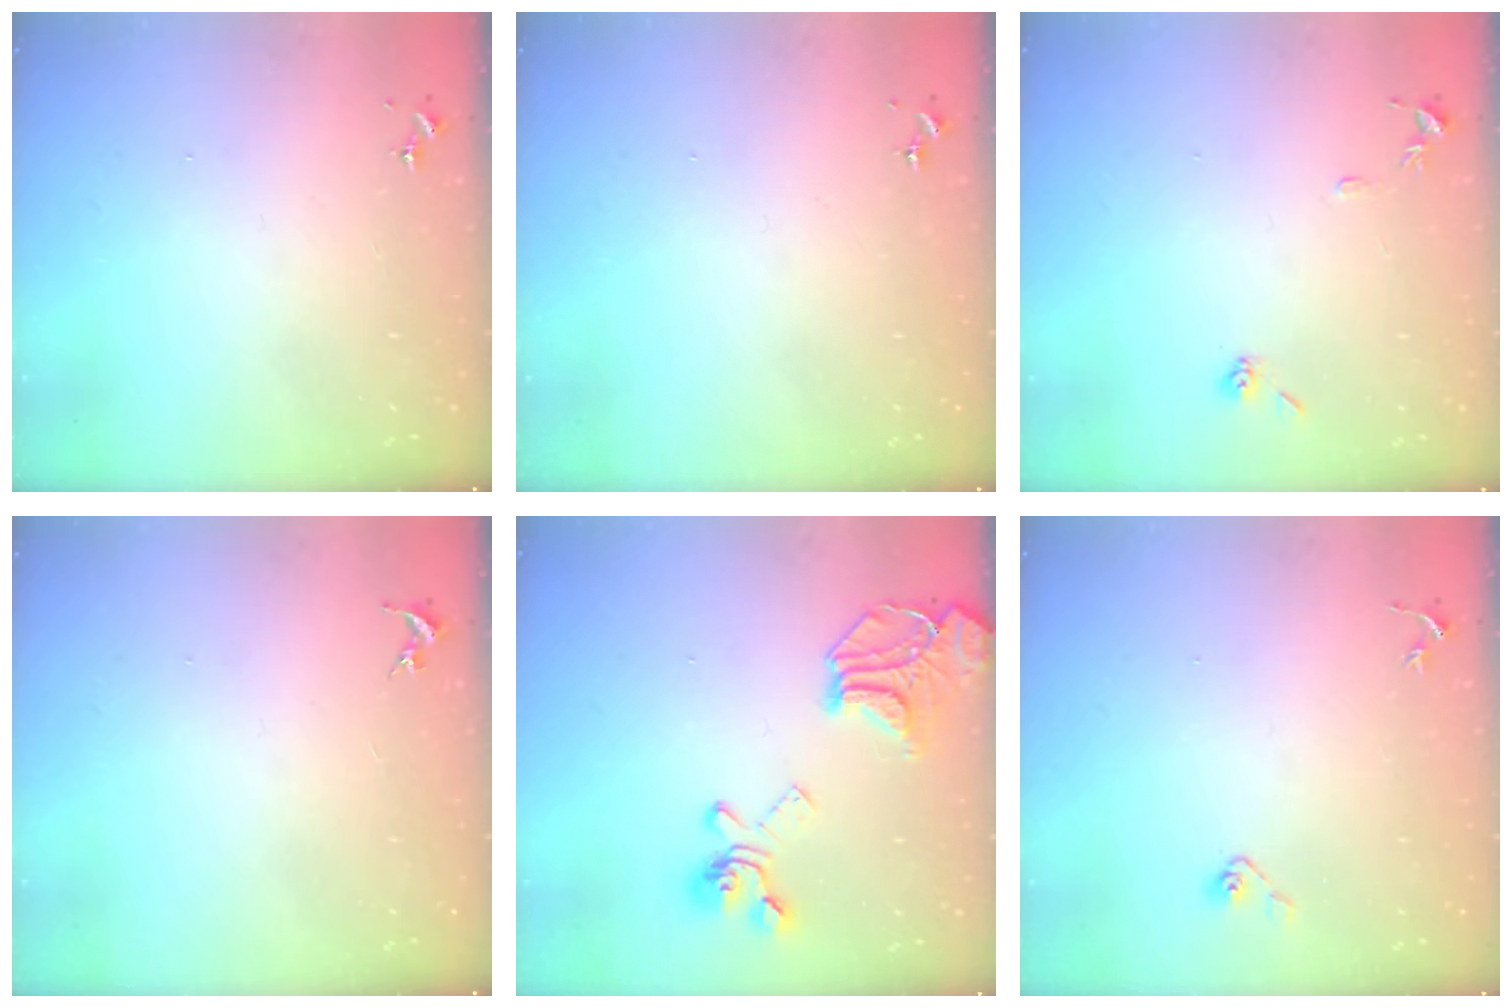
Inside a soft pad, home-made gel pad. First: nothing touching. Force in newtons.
{"total": 0.0}
{"total": 7.2, "press": 7.2, "slide": 0.8}
{"total": 0.0}
{"total": 19.9, "press": 19.8, "slide": 2.0}
{"total": 4.1, "press": 3.9, "slide": 1.2}